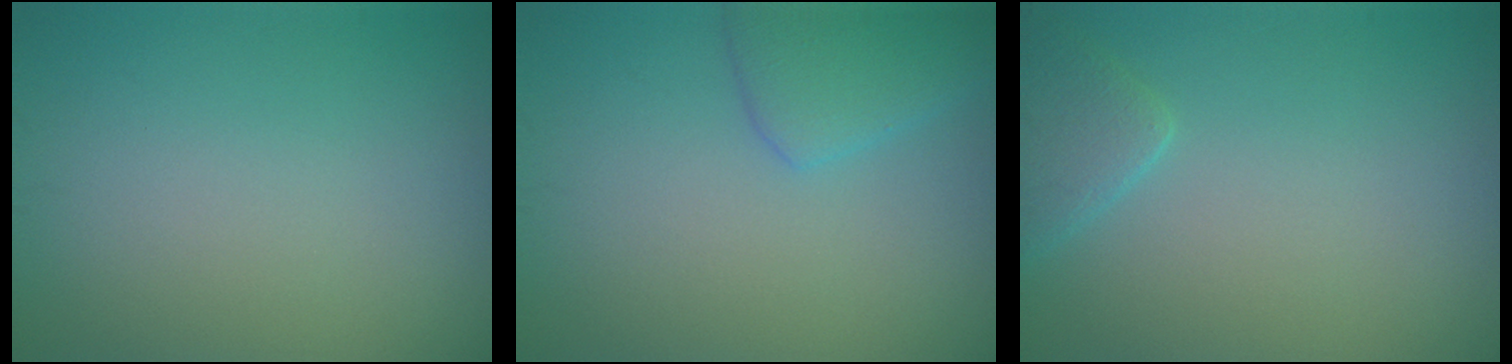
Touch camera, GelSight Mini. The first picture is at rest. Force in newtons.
{"total": 2.8, "press": 2.7, "slide": 0.2}
{"total": 2.2, "press": 2.2, "slide": 0.1}